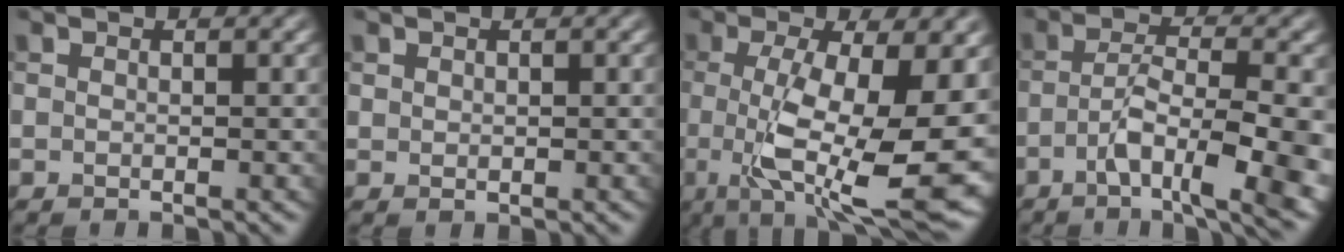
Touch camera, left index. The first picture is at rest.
{"total": 0.6, "force": [0.3, 0.4, 0.2], "torque": [-0.007, -0.002, 0.011]}
{"total": 12.9, "force": [-1.9, 4.2, 12.1], "torque": [-0.208, -0.031, -0.023]}
{"total": 8.9, "force": [-3.4, 2.5, 7.9], "torque": [-0.132, -0.002, -0.057]}